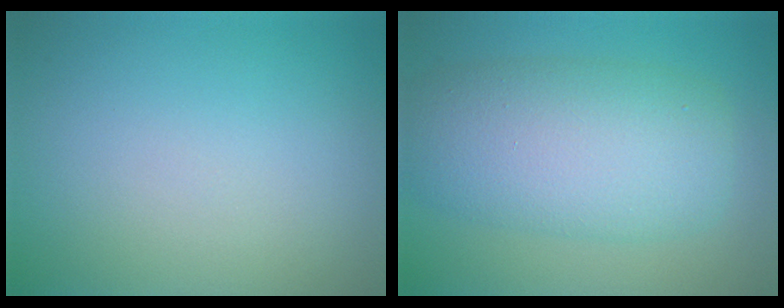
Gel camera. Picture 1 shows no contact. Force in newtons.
{"total": 8.4, "press": 8.3, "slide": 0.4}